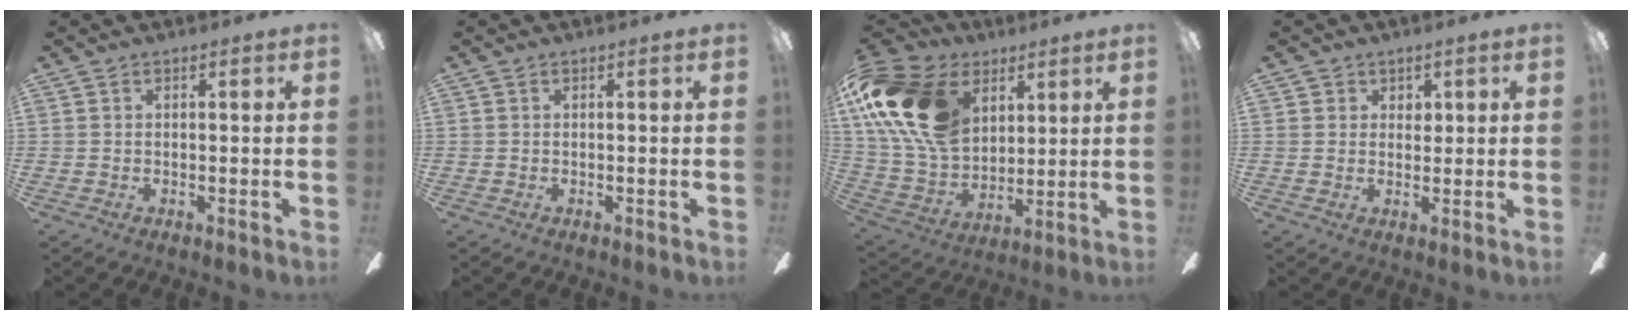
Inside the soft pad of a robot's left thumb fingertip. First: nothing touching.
{"total": 0.0}
{"total": 22.3, "force": [9.3, 15.2, 13.5], "torque": [-0.301, -0.027, 0.168]}
{"total": 2.7, "force": [1.8, 2.0, 0.2], "torque": [0.006, -0.005, 0.030]}